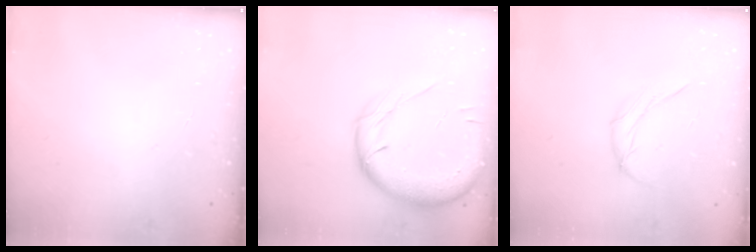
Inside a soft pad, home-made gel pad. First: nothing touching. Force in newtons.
{"total": 16.4, "press": 16.2, "slide": 2.5}
{"total": 6.3, "press": 6.3, "slide": 0.4}